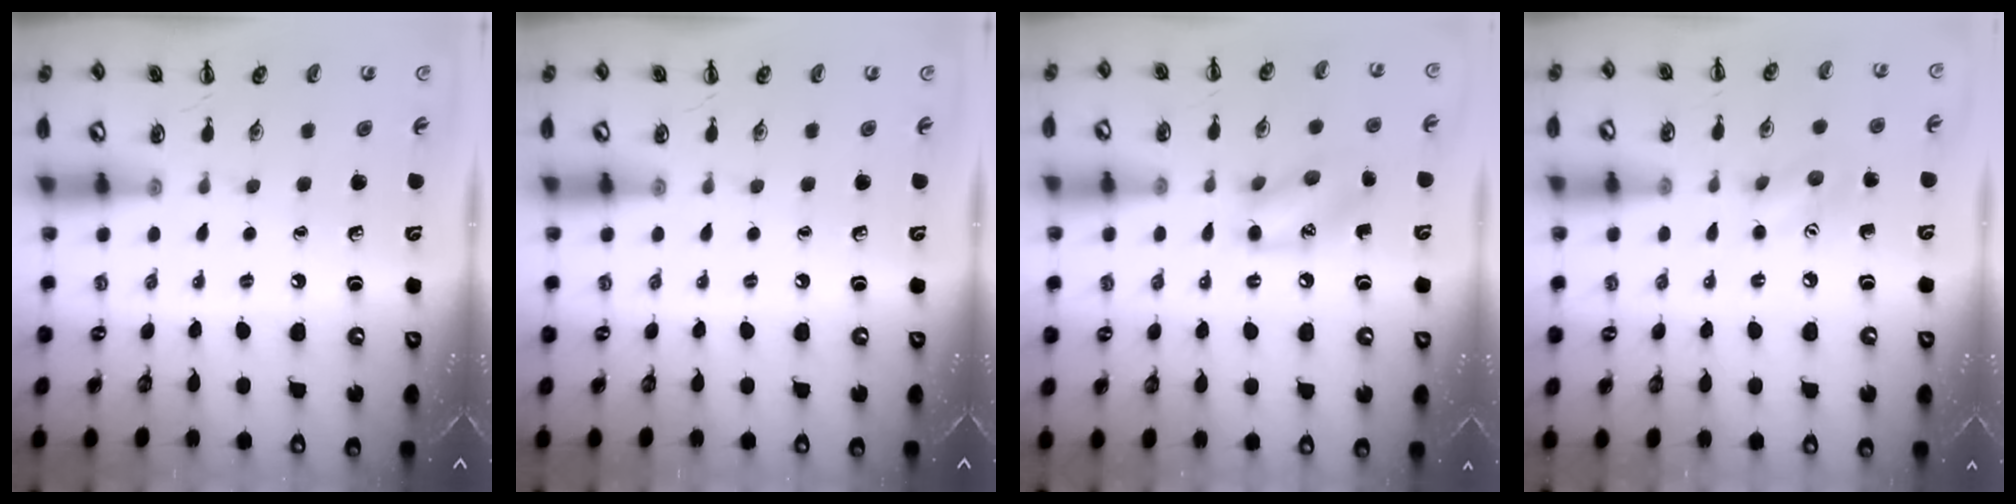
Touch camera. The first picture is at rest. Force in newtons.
{"total": 0.0}
{"total": 11.4, "press": 11.2, "slide": 1.8}
{"total": 7.2, "press": 7.2, "slide": 0.8}